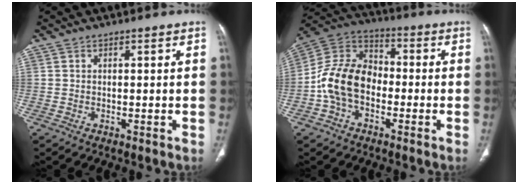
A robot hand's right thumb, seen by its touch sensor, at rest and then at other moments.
{"total": 13.2, "force": [-2.9, 9.3, 8.8], "torque": [-0.158, 0.043, -0.064]}